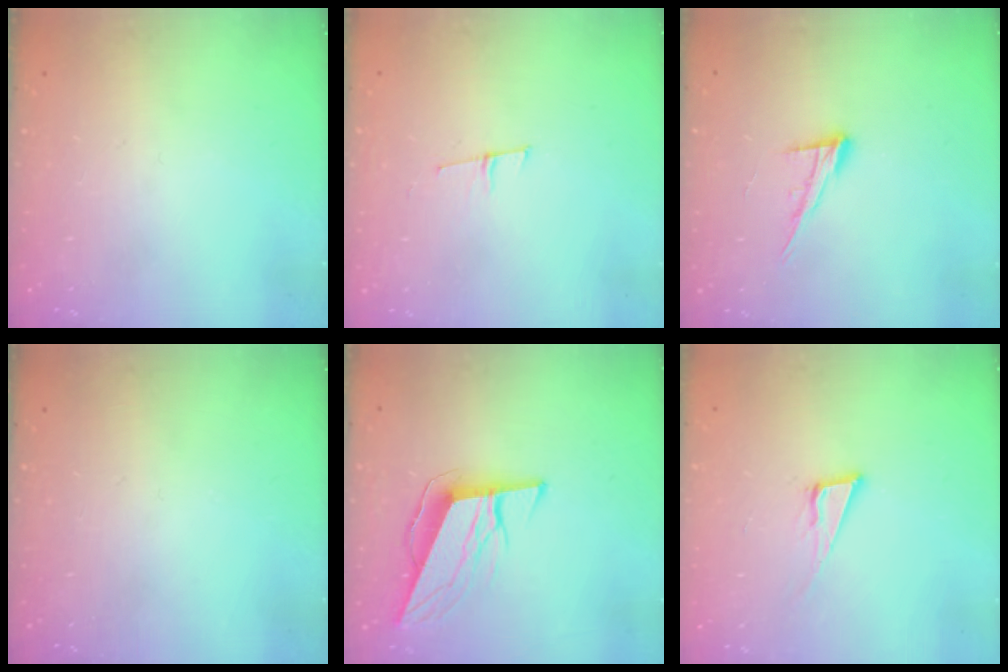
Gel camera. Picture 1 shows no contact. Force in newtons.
{"total": 5.3, "press": 4.5, "slide": 2.9}
{"total": 10.6, "press": 10.5, "slide": 1.6}
{"total": 0.0}
{"total": 10.7, "press": 10.2, "slide": 3.3}
{"total": 7.4, "press": 6.9, "slide": 2.6}